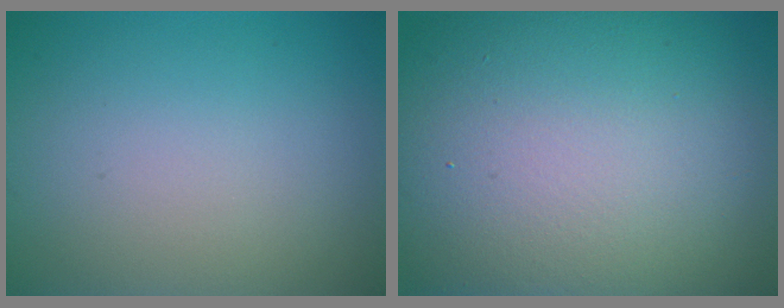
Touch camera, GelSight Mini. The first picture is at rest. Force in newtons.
{"total": 17.8, "press": 17.8, "slide": 1.0}